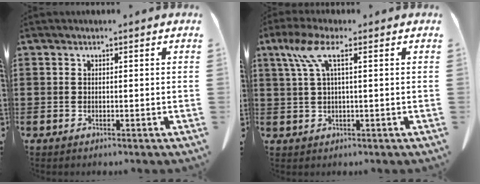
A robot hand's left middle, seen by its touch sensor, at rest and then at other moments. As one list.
[{"total": 5.0, "force": [1.8, 1.0, 4.6], "torque": [-0.109, 0.000, 0.025]}]